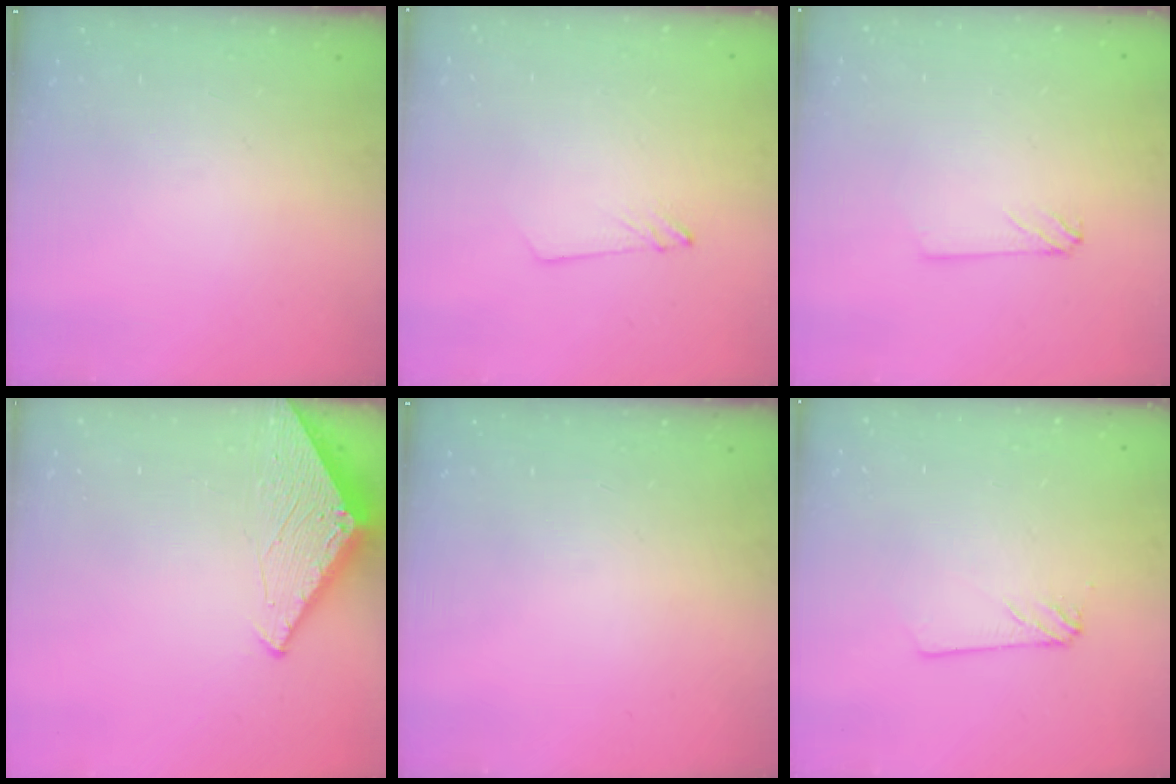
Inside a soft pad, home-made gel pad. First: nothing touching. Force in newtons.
{"total": 1.5, "press": 1.5, "slide": 0.1}
{"total": 2.2, "press": 2.2, "slide": 0.3}
{"total": 2.8, "press": 2.8, "slide": 0.2}
{"total": 0.0}
{"total": 3.1, "press": 3.0, "slide": 0.4}